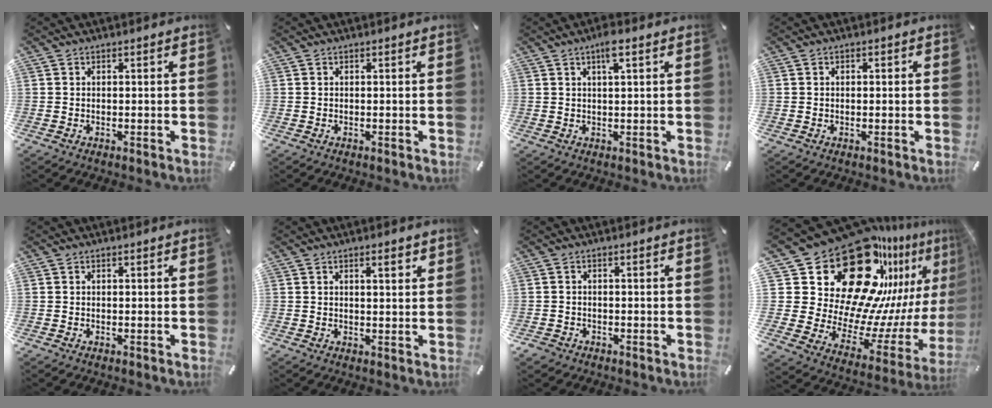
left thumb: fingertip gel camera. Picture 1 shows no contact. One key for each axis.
{"total": 0.0}
{"total": 4.1, "fx": 2.2, "fy": 0.7, "fz": 3.4, "tx": -0.072, "ty": 0.005, "tz": 0.036}
{"total": 0.8, "fx": 0.0, "fy": 0.6, "fz": 0.5, "tx": -0.011, "ty": 0.004, "tz": -0.002}
{"total": 0.0}
{"total": 2.8, "fx": 1.6, "fy": 0.7, "fz": 2.2, "tx": -0.037, "ty": 0.000, "tz": 0.025}
{"total": 1.7, "fx": -1.1, "fy": 1.3, "fz": 0.4, "tx": -0.007, "ty": 0.006, "tz": -0.024}
{"total": 34.6, "fx": 20.8, "fy": 18.4, "fz": 20.6, "tx": -0.317, "ty": -0.208, "tz": 0.400}